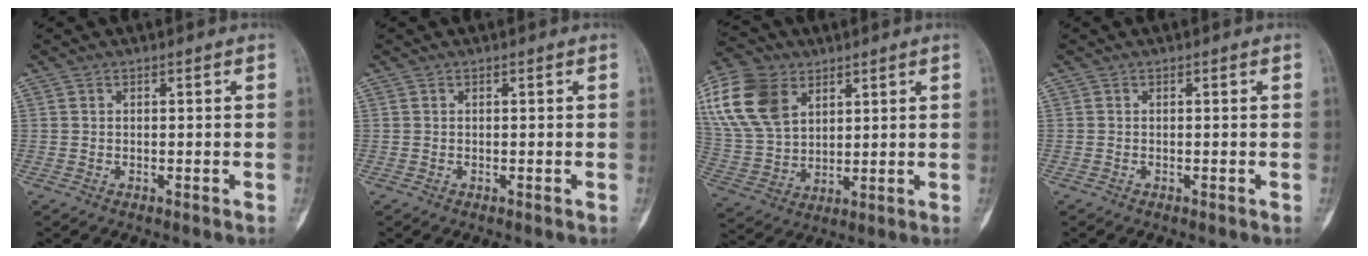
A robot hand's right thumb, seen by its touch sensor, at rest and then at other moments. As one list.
[{"total": 0.0}, {"total": 17.2, "force": [7.2, 11.6, 10.5], "torque": [-0.207, -0.012, 0.142]}, {"total": 0.0}]